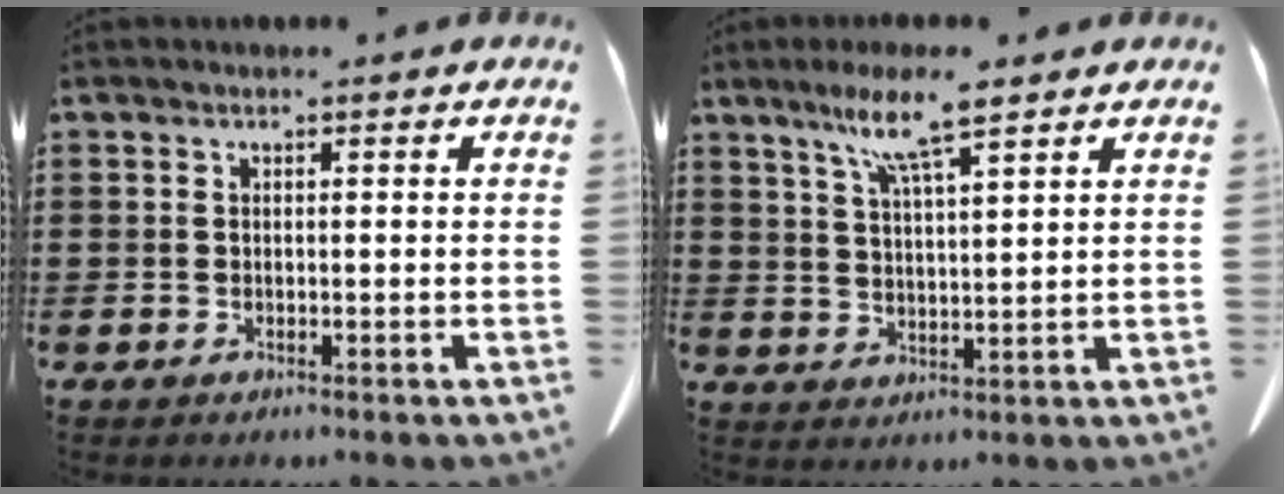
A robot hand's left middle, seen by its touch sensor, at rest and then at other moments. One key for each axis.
{"total": 7.7, "fx": 5.3, "fy": 0.6, "fz": 5.5, "tx": -0.120, "ty": -0.005, "tz": 0.091}